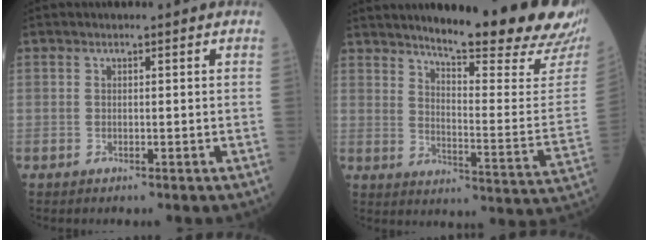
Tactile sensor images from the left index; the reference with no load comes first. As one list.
[{"total": 22.9, "force": [19.6, 1.0, 11.9], "torque": [-0.169, -0.087, 0.241]}]